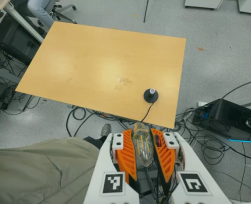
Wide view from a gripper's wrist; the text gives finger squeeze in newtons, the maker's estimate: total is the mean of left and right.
{"total": 22.9, "left": 24.8, "right": 21.0}